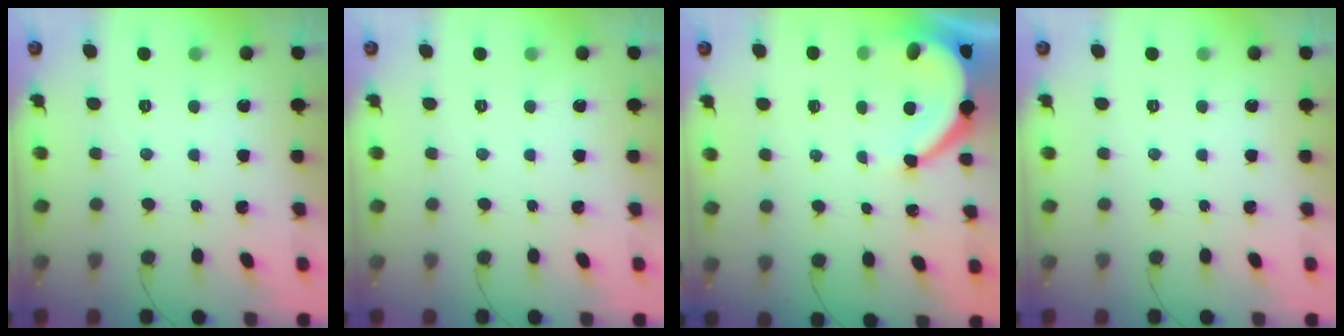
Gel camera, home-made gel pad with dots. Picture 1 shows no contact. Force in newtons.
{"total": 0.0}
{"total": 6.4, "press": 6.4, "slide": 0.5}
{"total": 0.0}